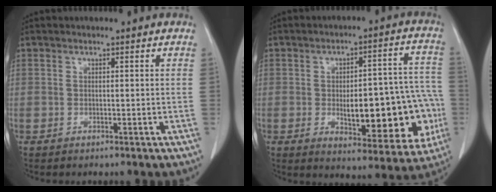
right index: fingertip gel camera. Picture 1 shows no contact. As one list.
[{"total": 18.4, "force": [-3.6, 6.6, 16.8], "torque": [-0.168, 0.037, -0.024]}]